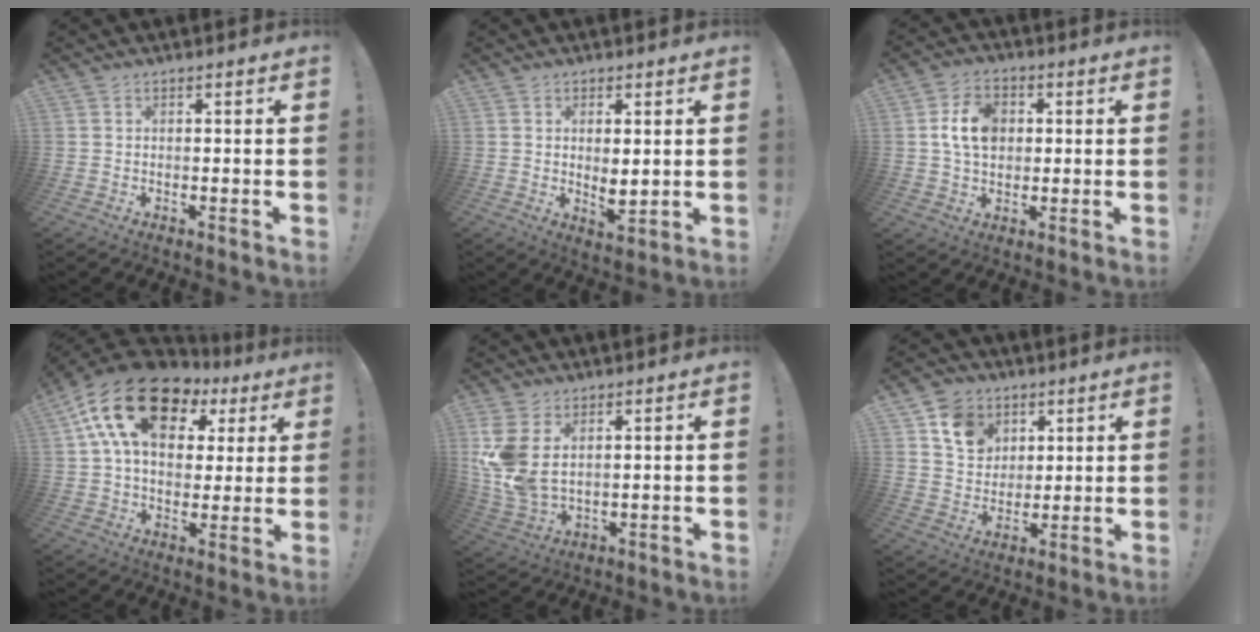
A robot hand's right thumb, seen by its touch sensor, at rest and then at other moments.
{"total": 4.3, "force": [1.2, 1.7, 3.8], "torque": [-0.049, -0.013, 0.024]}
{"total": 10.4, "force": [1.7, 7.7, 6.8], "torque": [-0.115, 0.009, 0.032]}
{"total": 20.6, "force": [8.9, 12.6, 13.6], "torque": [-0.231, -0.030, 0.162]}
{"total": 10.5, "force": [3.6, 6.0, 7.9], "torque": [-0.160, -0.024, 0.072]}
{"total": 11.8, "force": [6.0, 9.3, 3.9], "torque": [-0.064, -0.024, 0.123]}